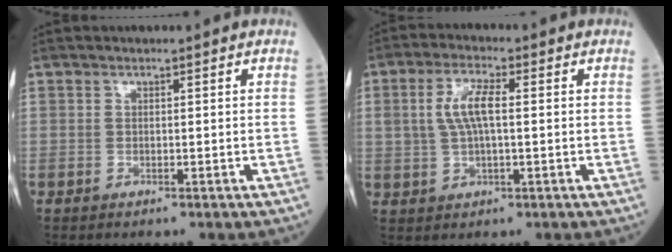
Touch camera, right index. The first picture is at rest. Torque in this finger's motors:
{"motor_torque": [0.14, 0.01, 0.14, 0.08]}